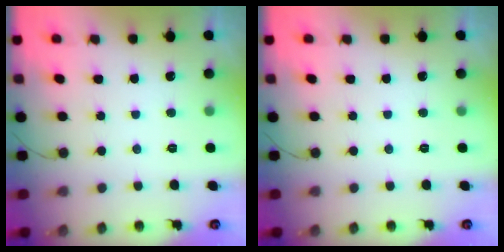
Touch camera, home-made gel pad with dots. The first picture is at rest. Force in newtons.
{"total": 0.0}